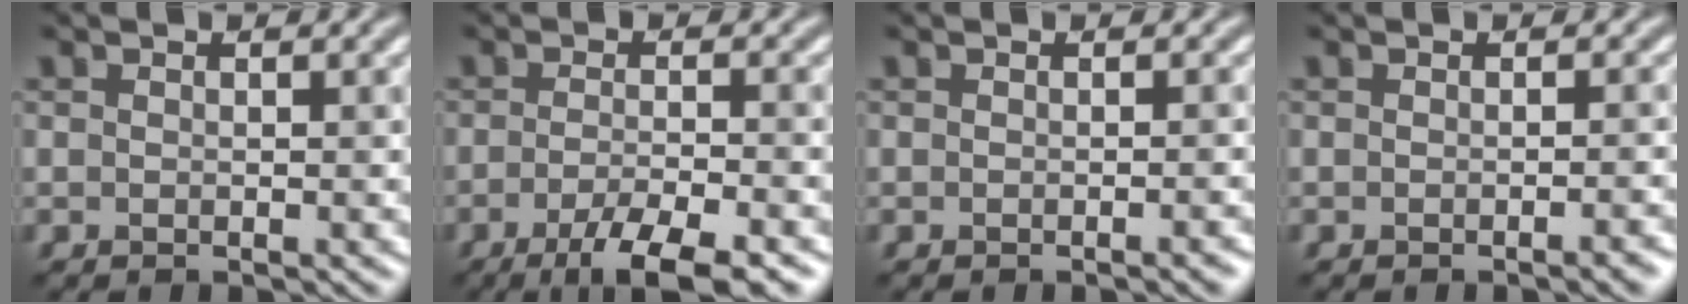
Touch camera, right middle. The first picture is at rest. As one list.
[{"total": 5.6, "force": [-3.3, 1.2, 4.3], "torque": [-0.066, -0.003, -0.057]}, {"total": 0.9, "force": [-0.5, 0.2, 0.7], "torque": [-0.007, 0.001, -0.008]}, {"total": 1.4, "force": [-0.8, 0.3, 1.2], "torque": [-0.009, 0.001, -0.013]}]